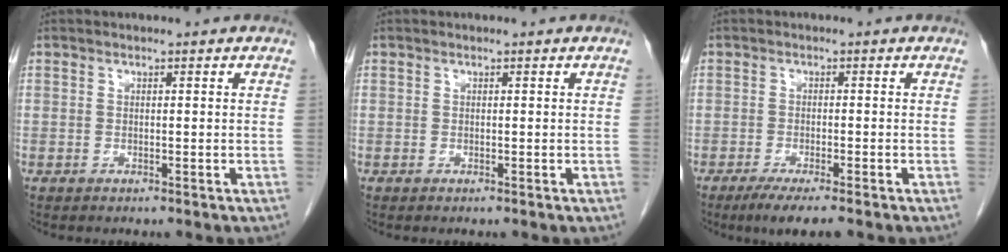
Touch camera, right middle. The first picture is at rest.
{"total": 0.0}
{"total": 5.2, "force": [-3.7, 0.4, 3.6], "torque": [-0.057, -0.012, -0.057]}